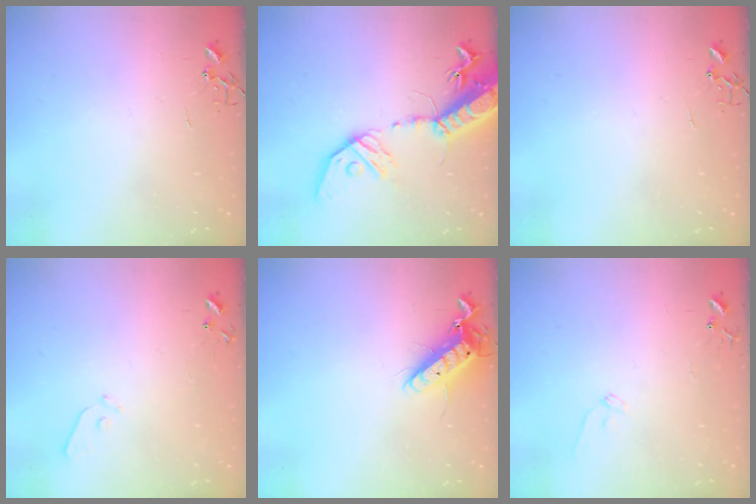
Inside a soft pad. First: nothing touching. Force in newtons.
{"total": 20.5, "press": 20.0, "slide": 4.4}
{"total": 0.0}
{"total": 6.6, "press": 6.6, "slide": 0.7}
{"total": 12.3, "press": 12.2, "slide": 1.7}
{"total": 6.6, "press": 6.6, "slide": 0.6}